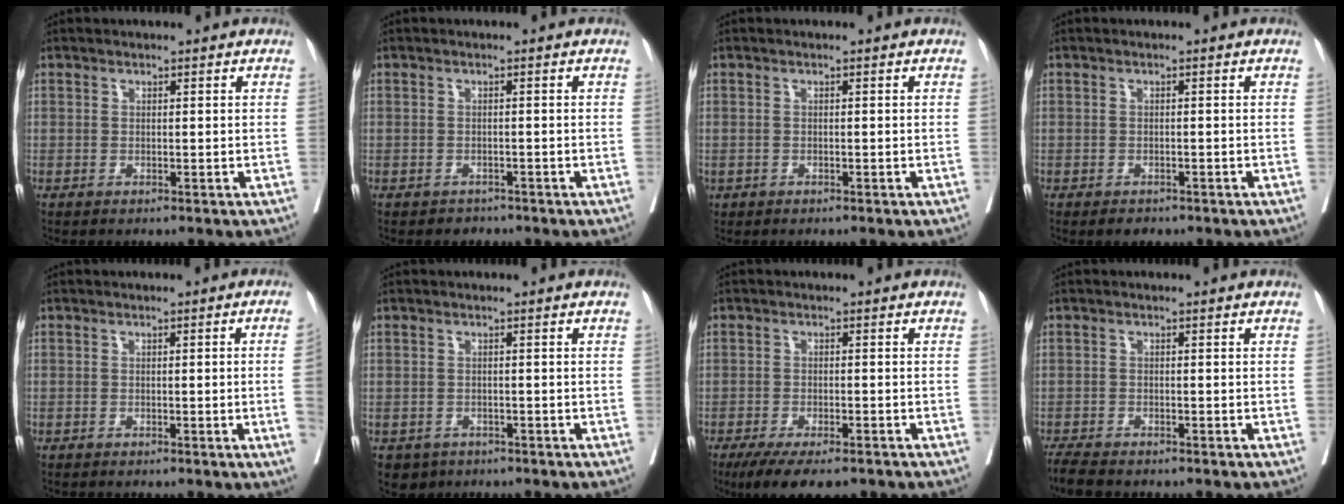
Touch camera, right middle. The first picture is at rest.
{"total": 2.0, "force": [-1.7, 1.1, -0.2], "torque": [-0.007, 0.000, -0.029]}
{"total": 0.8, "force": [-0.5, 0.5, 0.3], "torque": [-0.013, 0.000, -0.007]}
{"total": 2.0, "force": [-1.5, 1.0, 0.7], "torque": [-0.013, -0.003, -0.017]}
{"total": 3.2, "force": [-0.8, -0.9, 2.9], "torque": [-0.041, -0.003, -0.011]}
{"total": 3.6, "force": [-2.4, 2.6, 0.4], "torque": [-0.008, 0.002, -0.037]}
{"total": 8.9, "force": [-6.6, 2.9, 5.1], "torque": [-0.075, -0.011, -0.102]}
{"total": 4.7, "force": [-4.2, 0.9, 2.0], "torque": [-0.040, -0.015, -0.072]}